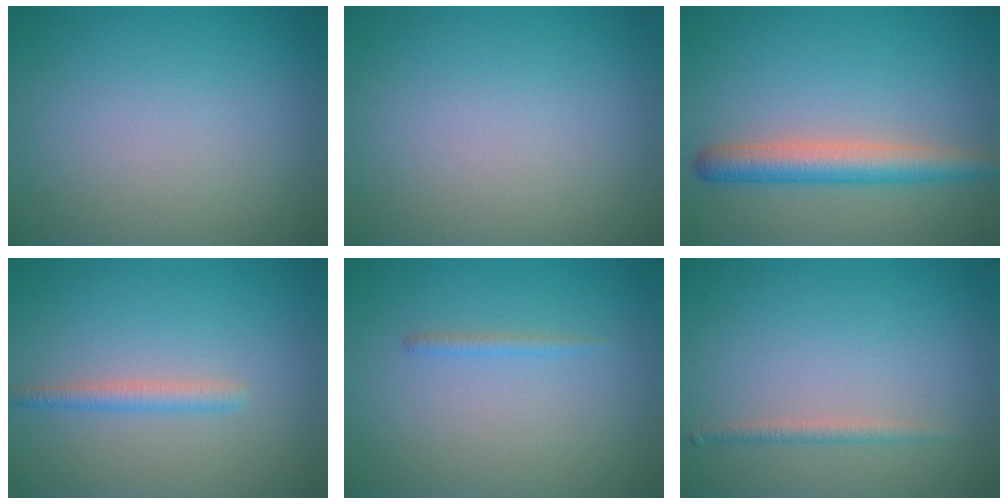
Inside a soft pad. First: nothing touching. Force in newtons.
{"total": 0.0}
{"total": 4.0, "press": 4.0, "slide": 0.2}
{"total": 1.6, "press": 1.6, "slide": 0.1}
{"total": 0.8, "press": 0.8, "slide": 0.1}
{"total": 1.1, "press": 1.1, "slide": 0.0}